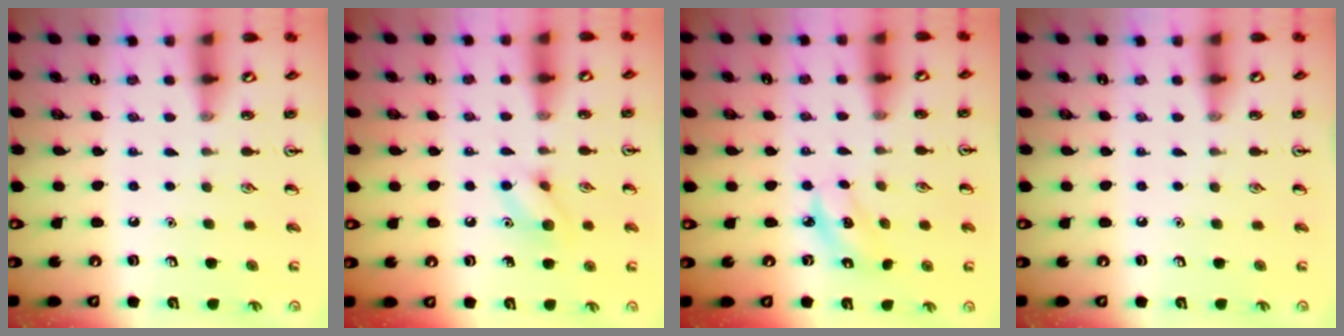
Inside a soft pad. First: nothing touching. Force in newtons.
{"total": 7.9, "press": 7.9, "slide": 0.6}
{"total": 3.3, "press": 3.2, "slide": 0.5}
{"total": 0.0}